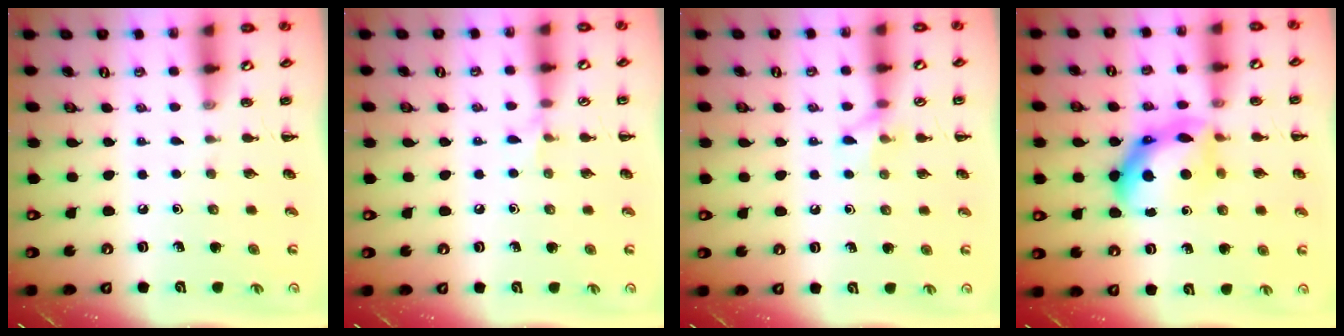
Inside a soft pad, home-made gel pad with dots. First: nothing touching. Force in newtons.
{"total": 4.6, "press": 4.3, "slide": 1.7}
{"total": 6.7, "press": 6.5, "slide": 1.7}
{"total": 12.3, "press": 12.3, "slide": 0.2}